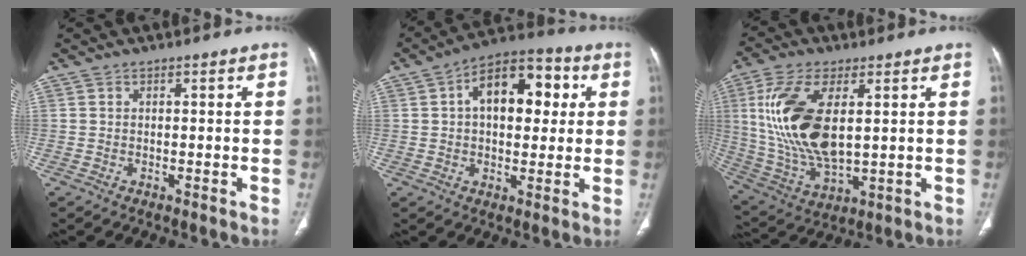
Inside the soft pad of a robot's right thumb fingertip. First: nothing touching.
{"total": 14.8, "force": [3.4, 8.7, 11.5], "torque": [-0.138, 0.021, 0.046]}
{"total": 18.4, "force": [3.4, 8.8, 15.8], "torque": [-0.332, -0.016, 0.076]}